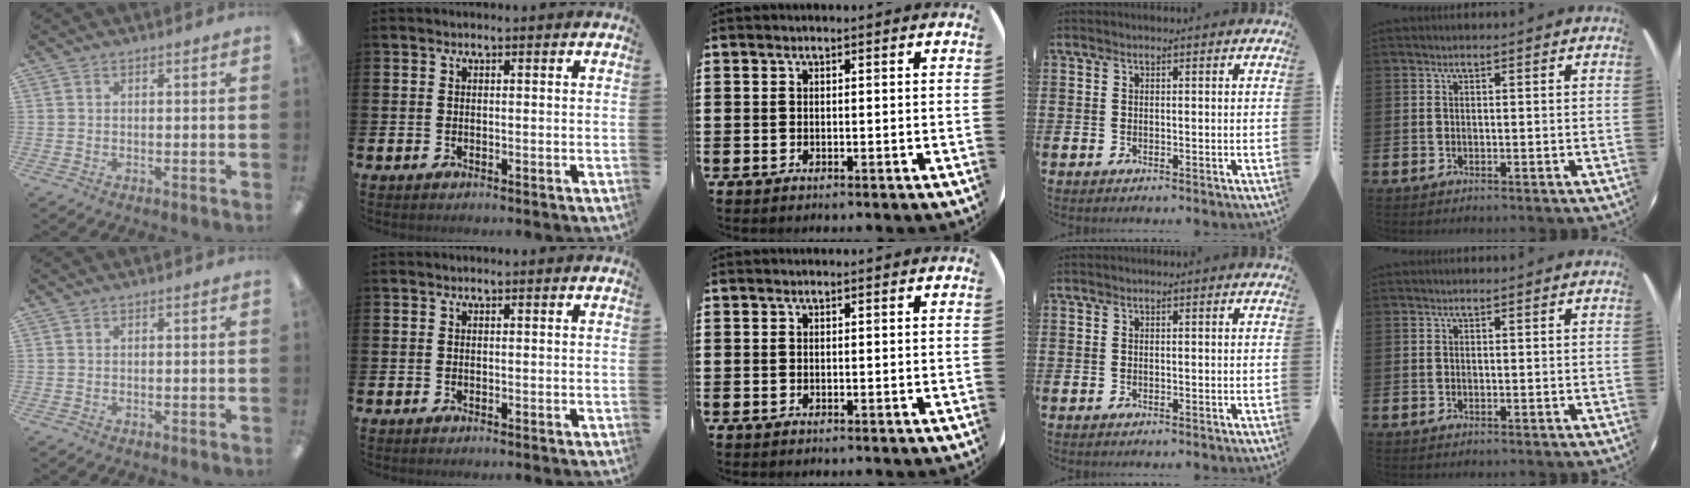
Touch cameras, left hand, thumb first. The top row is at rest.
{}